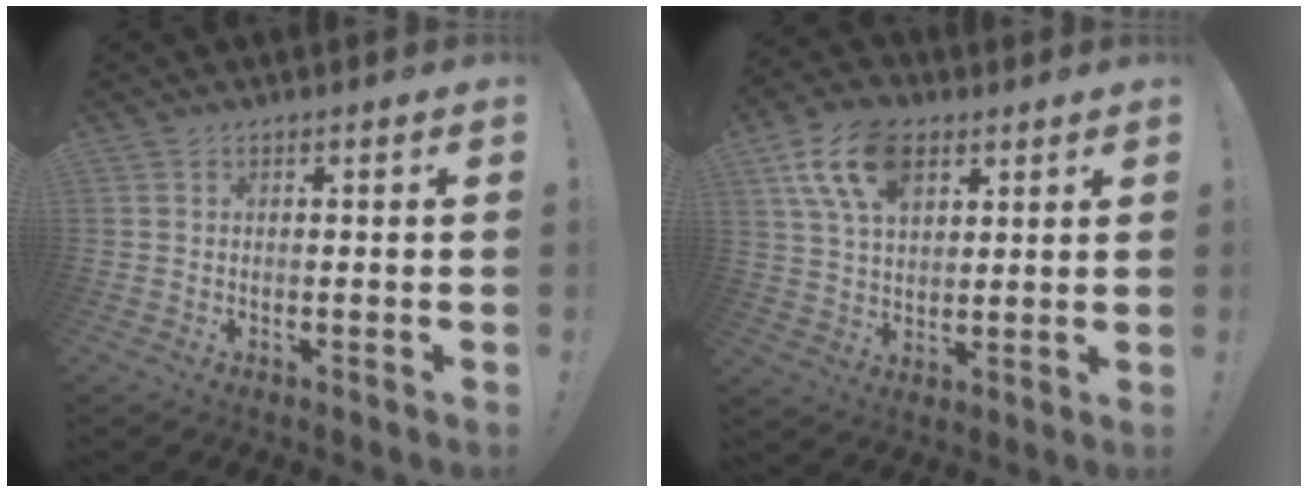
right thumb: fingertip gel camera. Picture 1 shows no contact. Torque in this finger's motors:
{"motor_torque": [0.21, 0.27, 0.10, 0.11, 0.10]}